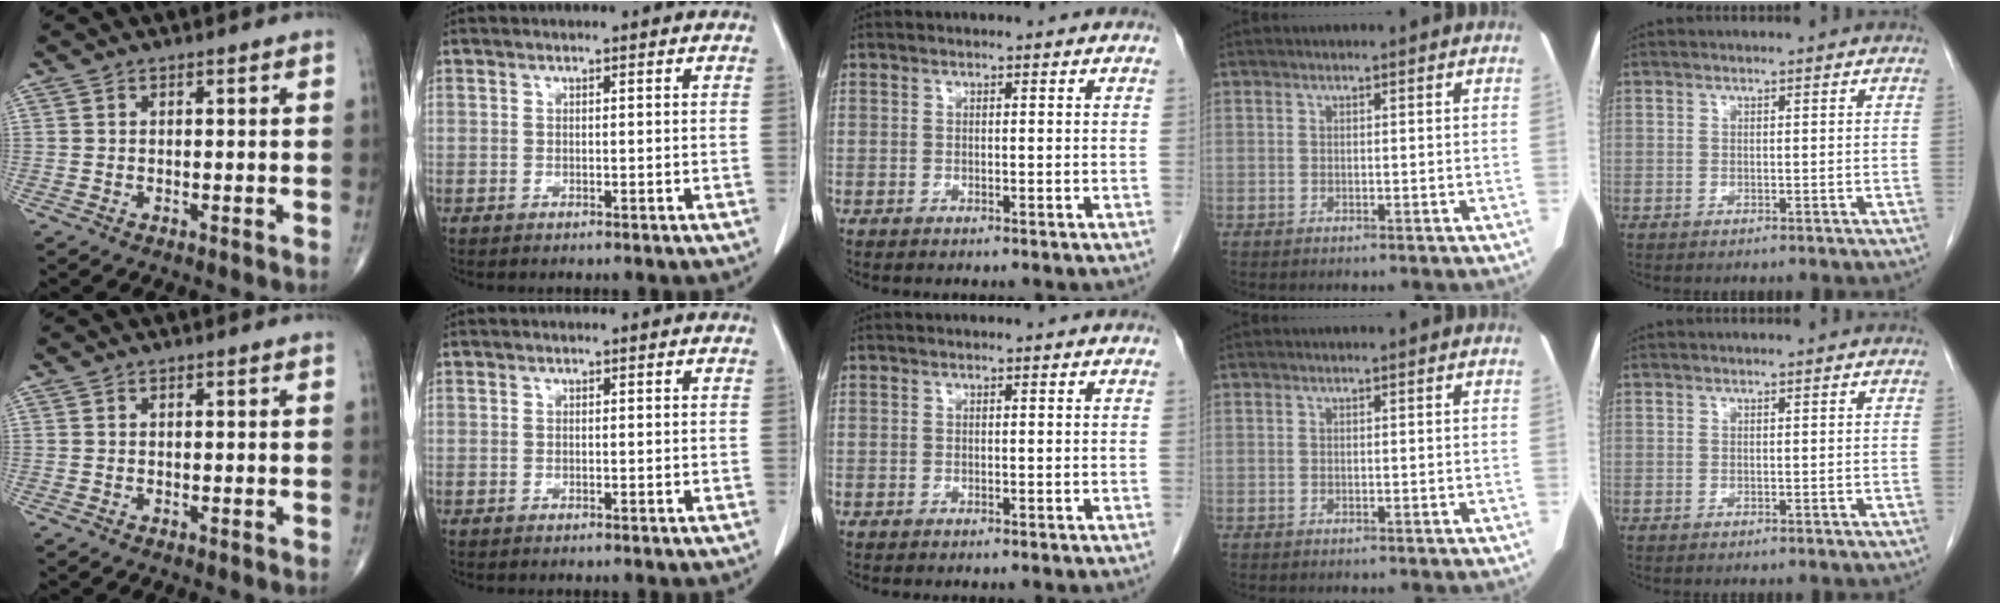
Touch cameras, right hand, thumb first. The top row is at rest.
{}